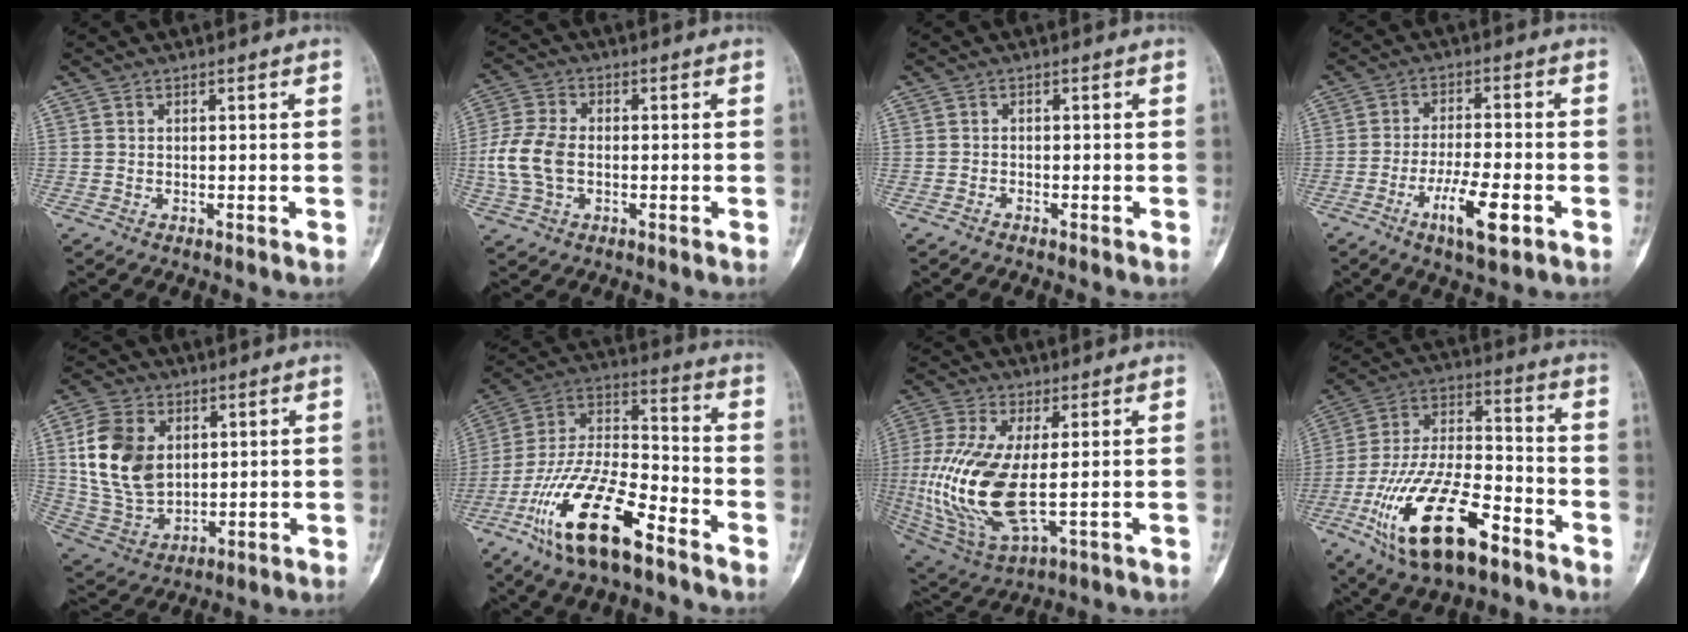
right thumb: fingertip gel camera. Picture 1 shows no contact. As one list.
[{"total": 9.2, "force": [-1.0, 5.9, 7.0], "torque": [-0.154, 0.011, -0.023]}, {"total": 0.6, "force": [-0.5, 0.2, 0.1], "torque": [-0.004, 0.003, -0.012]}, {"total": 9.4, "force": [-4.1, 2.6, 8.0], "torque": [-0.150, 0.010, -0.069]}, {"total": 15.6, "force": [3.4, 10.9, 10.6], "torque": [-0.186, -0.009, 0.076]}, {"total": 19.9, "force": [-11.6, 6.9, 14.7], "torque": [-0.292, 0.062, -0.220]}, {"total": 18.0, "force": [-0.8, 7.5, 16.3], "torque": [-0.369, -0.013, 0.002]}, {"total": 21.6, "force": [-11.0, 8.9, 16.3], "torque": [-0.322, 0.054, -0.196]}]